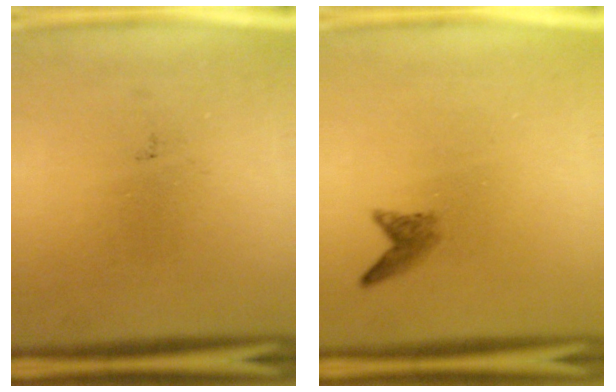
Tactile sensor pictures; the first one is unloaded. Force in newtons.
{"total": 1.5}